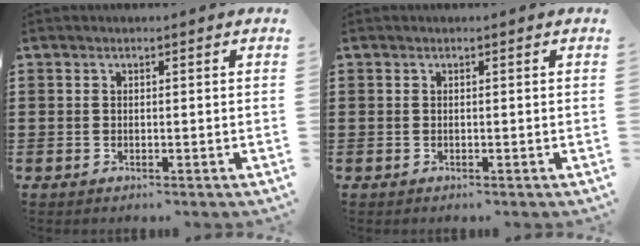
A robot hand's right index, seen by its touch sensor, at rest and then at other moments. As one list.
[{"total": 0.0}]